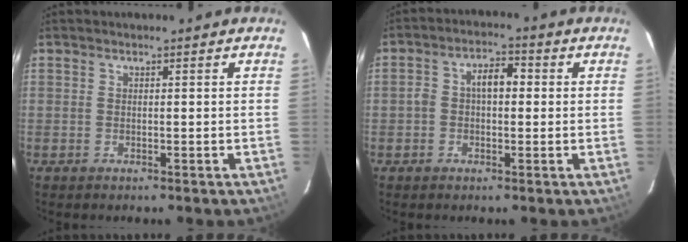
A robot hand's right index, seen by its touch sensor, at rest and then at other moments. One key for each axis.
{"total": 5.2, "fx": 0.1, "fy": 3.3, "fz": 4.1, "tx": -0.073, "ty": 0.019, "tz": 0.001}